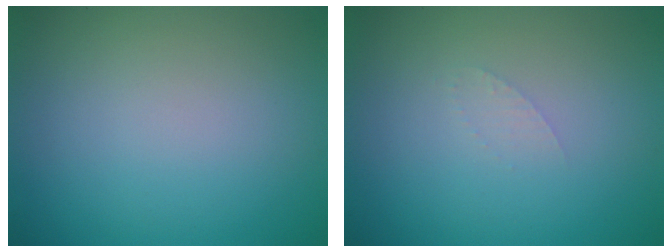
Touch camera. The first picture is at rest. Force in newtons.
{"total": 0.7, "press": 0.7, "slide": 0.1}